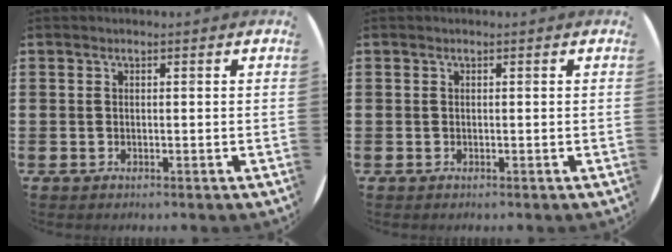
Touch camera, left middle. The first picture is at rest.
{"total": 0.0}